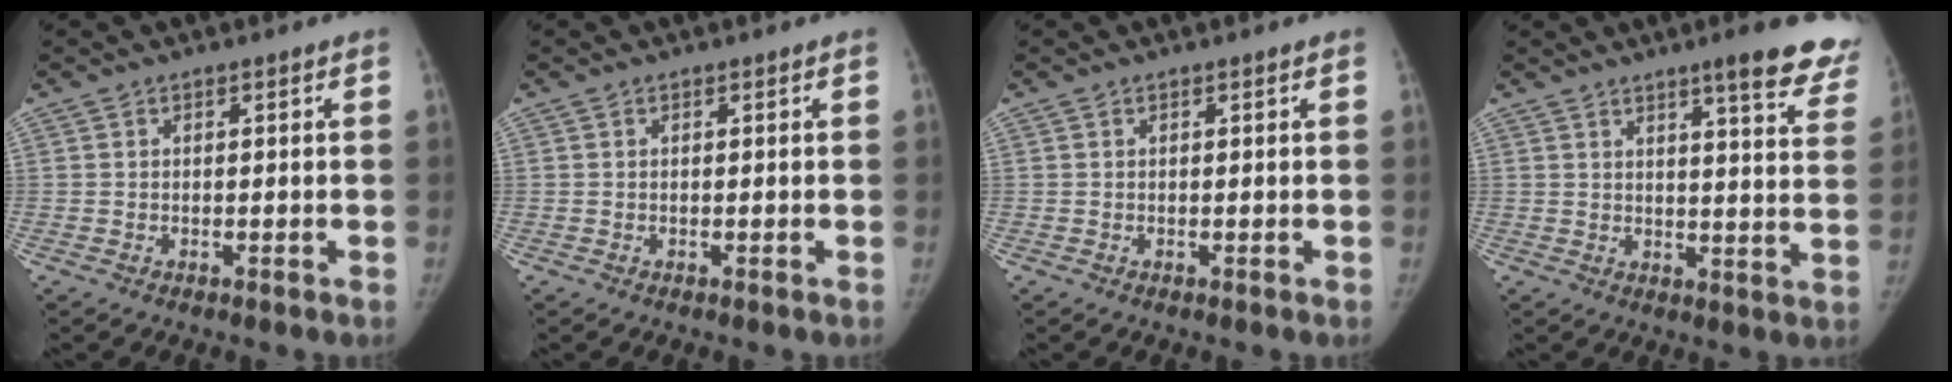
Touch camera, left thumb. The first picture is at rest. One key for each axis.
{"total": 0.0}
{"total": 0.0}
{"total": 14.2, "fx": 10.2, "fy": 2.2, "fz": 9.6, "tx": -0.085, "ty": -0.052, "tz": 0.114}